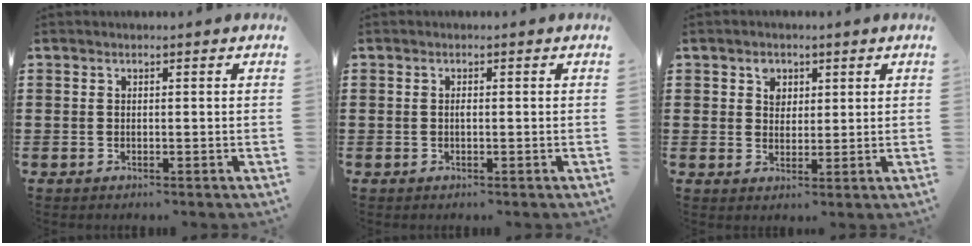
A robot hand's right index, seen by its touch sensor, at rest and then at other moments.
{"total": 0.7, "force": [-0.1, 0.2, 0.6], "torque": [-0.014, -0.004, -0.001]}
{"total": 2.8, "force": [1.4, 2.3, 1.0], "torque": [-0.029, 0.010, 0.023]}